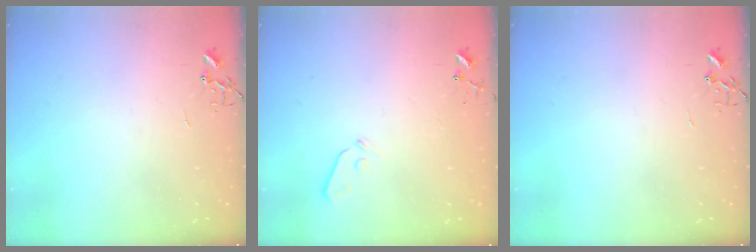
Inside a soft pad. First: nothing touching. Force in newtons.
{"total": 3.6, "press": 3.5, "slide": 0.7}
{"total": 0.0}